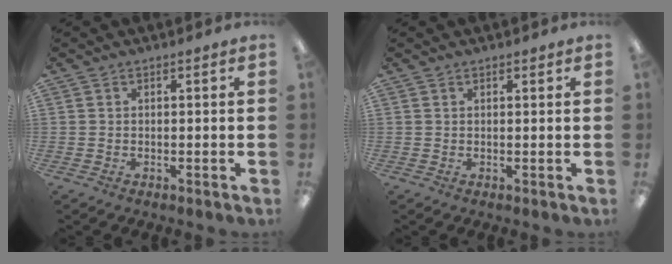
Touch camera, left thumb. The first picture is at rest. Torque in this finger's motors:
{"motor_torque": [-0.20, -0.08, -0.19, 0.30, 0.02]}